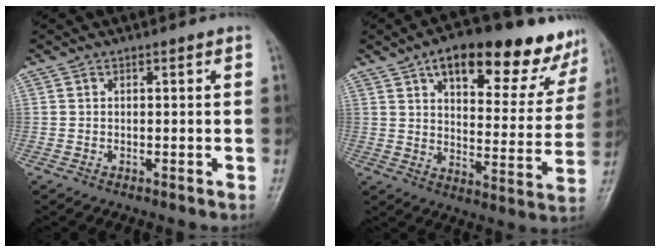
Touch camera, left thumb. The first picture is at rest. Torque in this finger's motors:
{"motor_torque": [0.49, 0.70, 1.62, -1.13, 0.23]}